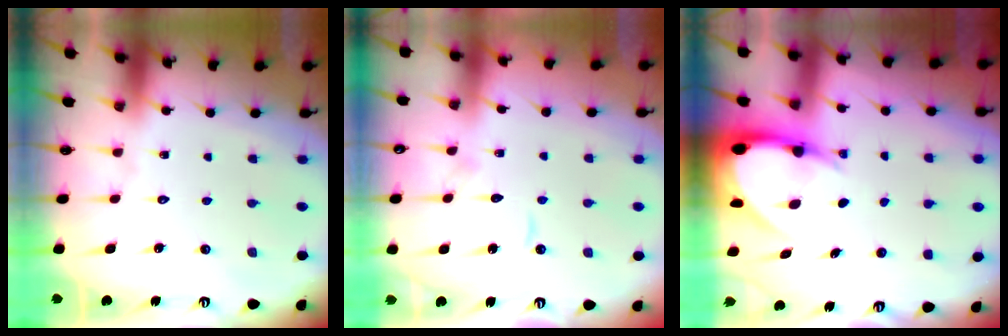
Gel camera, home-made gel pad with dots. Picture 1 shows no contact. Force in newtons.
{"total": 4.8, "press": 4.7, "slide": 0.5}
{"total": 7.5, "press": 7.4, "slide": 0.9}